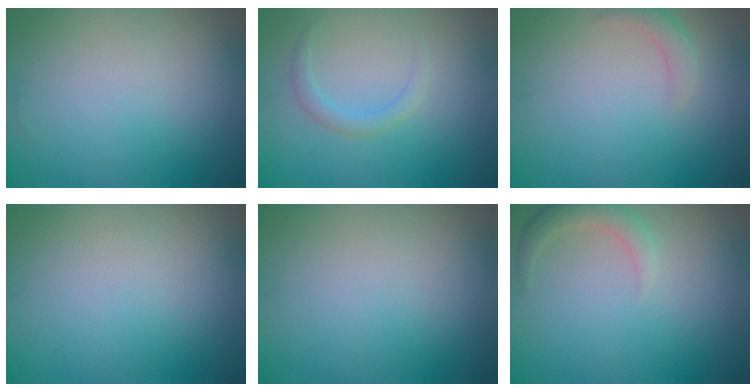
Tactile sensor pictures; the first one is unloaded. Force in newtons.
{"total": 1.5, "press": 1.5, "slide": 0.1}
{"total": 1.5, "press": 1.5, "slide": 0.1}
{"total": 0.0}
{"total": 0.0}
{"total": 2.1, "press": 2.1, "slide": 0.2}